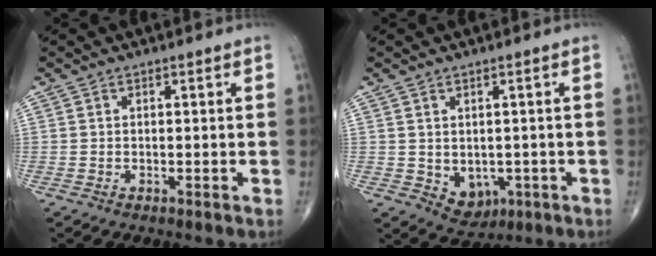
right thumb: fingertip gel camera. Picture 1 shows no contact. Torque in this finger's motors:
{"motor_torque": [-0.33, 0.31, -0.24, -0.24, 0.09]}